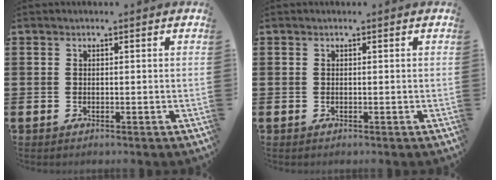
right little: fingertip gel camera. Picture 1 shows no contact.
{"total": 0.0}